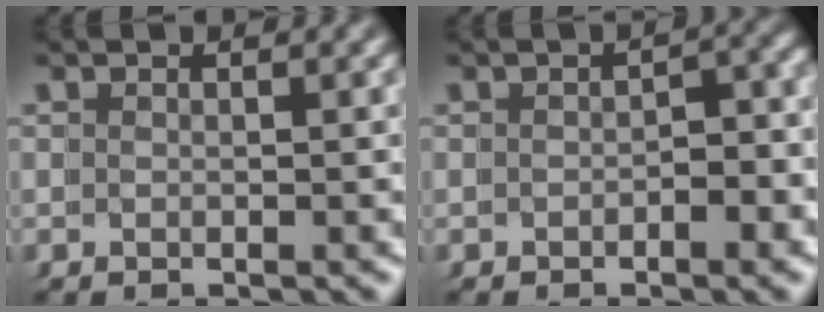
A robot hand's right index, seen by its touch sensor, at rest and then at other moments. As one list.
[{"total": 1.8, "force": [-1.2, 0.9, 1.0], "torque": [-0.004, -0.002, -0.021]}]